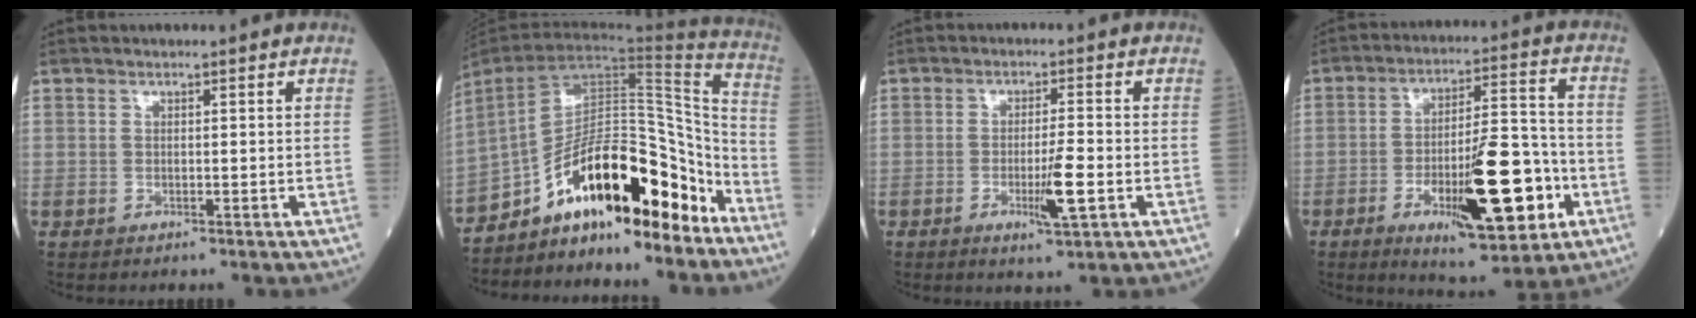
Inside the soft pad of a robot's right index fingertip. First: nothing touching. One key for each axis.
{"total": 18.2, "fx": -12.5, "fy": 5.1, "fz": 12.2, "tx": -0.183, "ty": 0.038, "tz": -0.207}
{"total": 5.5, "fx": -1.6, "fy": 0.2, "fz": 5.2, "tx": -0.092, "ty": -0.010, "tz": -0.025}
{"total": 16.4, "fx": -5.4, "fy": 4.1, "fz": 15.0, "tx": -0.236, "ty": 0.000, "tz": -0.077}